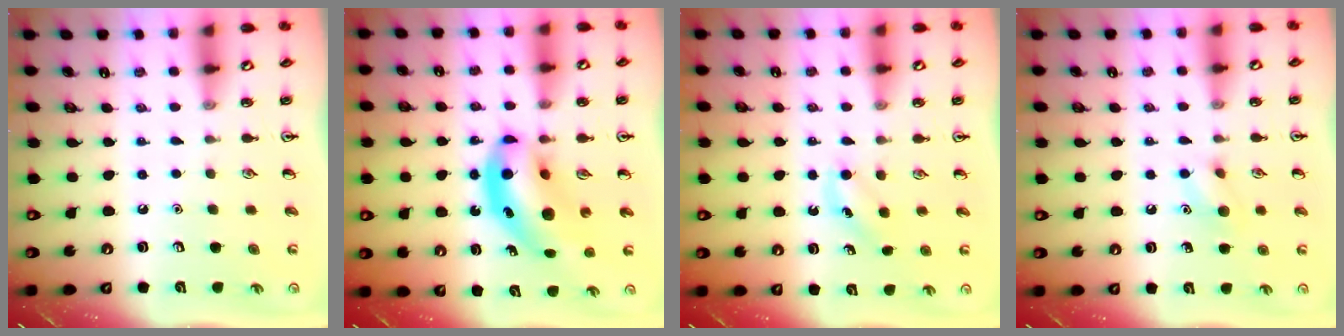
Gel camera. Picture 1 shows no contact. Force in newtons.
{"total": 13.2, "press": 12.6, "slide": 3.9}
{"total": 3.7, "press": 3.6, "slide": 1.0}
{"total": 7.2, "press": 7.1, "slide": 1.3}